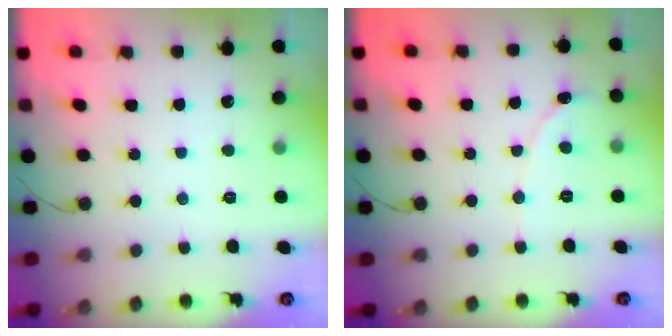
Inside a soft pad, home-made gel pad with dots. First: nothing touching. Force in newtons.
{"total": 1.1, "press": 1.1, "slide": 0.1}